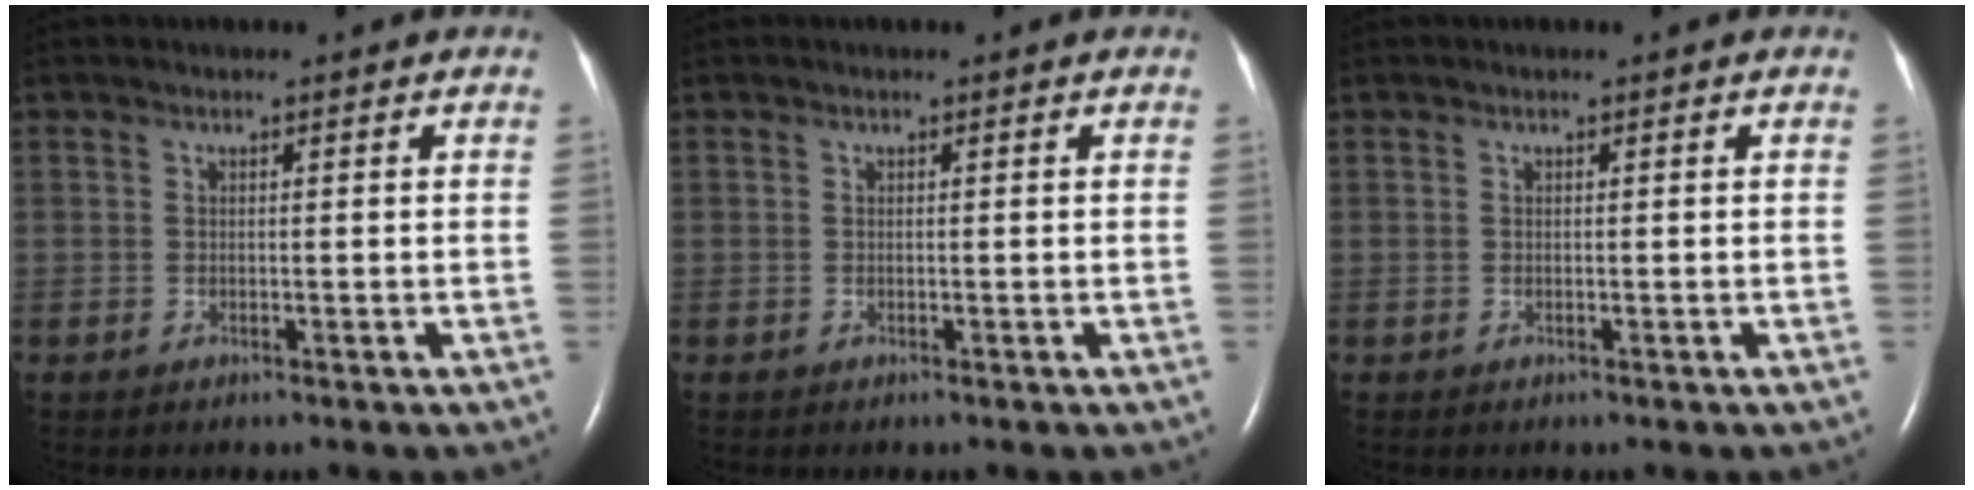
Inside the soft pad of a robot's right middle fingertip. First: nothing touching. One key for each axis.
{"total": 0.0}
{"total": 0.0}